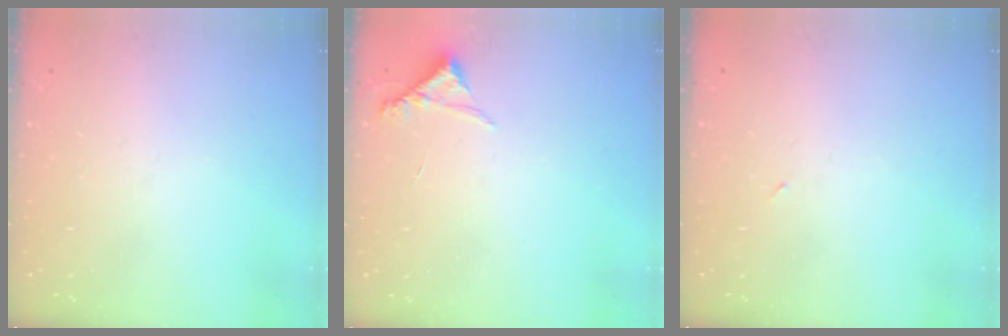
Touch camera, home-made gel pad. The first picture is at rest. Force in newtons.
{"total": 4.5, "press": 4.5, "slide": 0.3}
{"total": 2.1, "press": 1.9, "slide": 1.0}